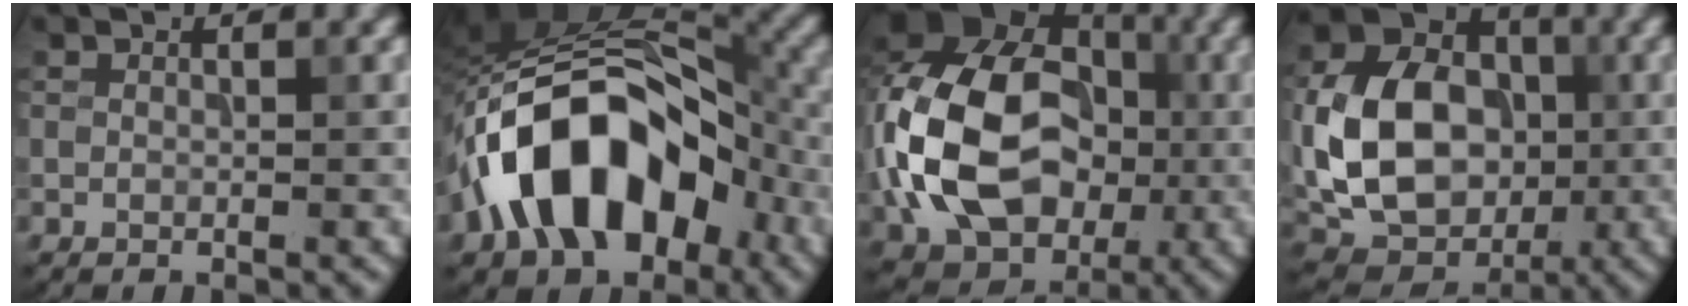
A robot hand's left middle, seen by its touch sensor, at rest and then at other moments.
{"total": 13.8, "force": [-5.5, 8.4, 9.5], "torque": [-0.156, 0.016, -0.106]}
{"total": 15.5, "force": [-1.7, 11.4, 10.3], "torque": [-0.222, 0.014, -0.046]}
{"total": 12.2, "force": [-0.7, 9.4, 7.8], "torque": [-0.157, 0.004, -0.016]}